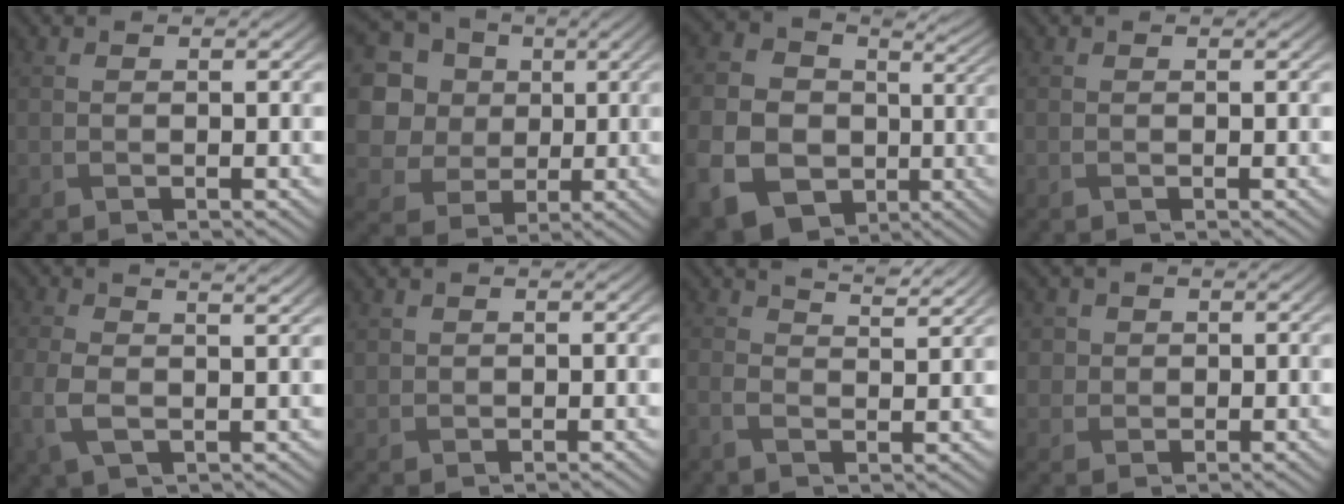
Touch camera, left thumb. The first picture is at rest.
{"total": 12.4, "force": [3.3, 10.7, 5.2], "torque": [-0.211, 0.029, 0.072]}
{"total": 14.2, "force": [-0.8, 12.2, 7.1], "torque": [-0.226, -0.044, -0.003]}
{"total": 0.0}
{"total": 5.8, "force": [0.8, 2.5, 5.2], "torque": [-0.118, -0.002, 0.010]}
{"total": 1.1, "force": [0.6, 0.9, 0.1], "torque": [-0.004, -0.004, 0.016]}
{"total": 3.6, "force": [2.4, 1.0, 2.5], "torque": [-0.055, 0.009, 0.040]}
{"total": 2.8, "force": [0.9, 2.6, 0.6], "torque": [-0.027, -0.005, 0.027]}